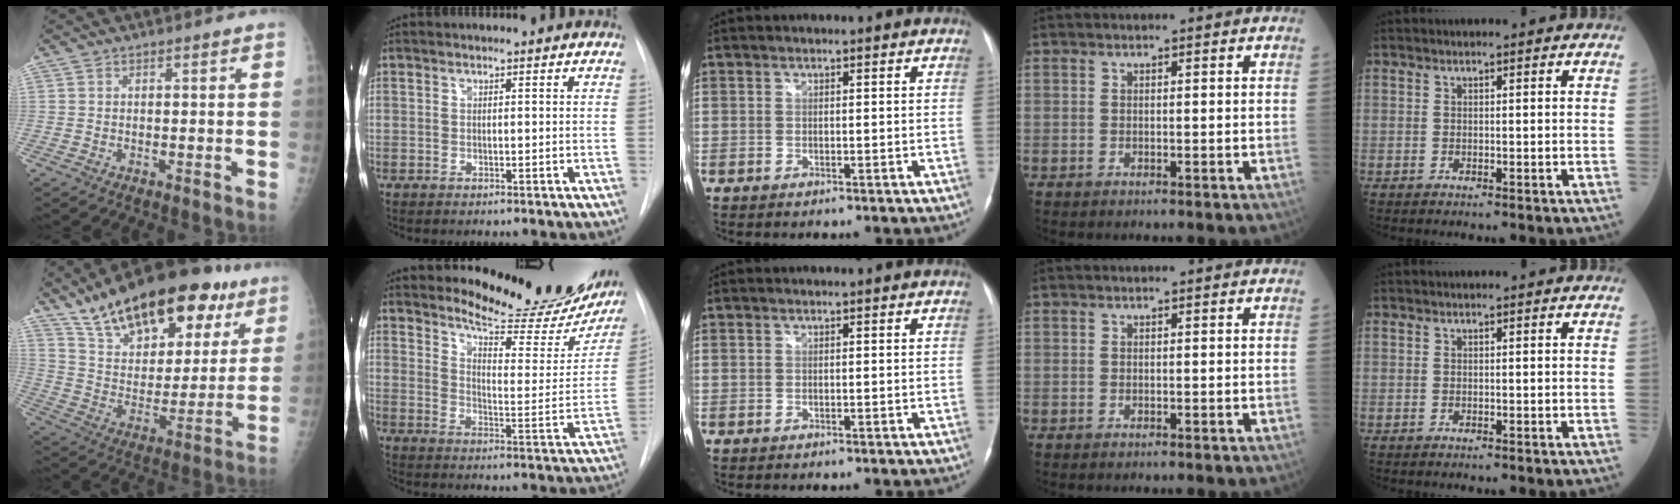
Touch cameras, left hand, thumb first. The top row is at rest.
{"thumb": {"total": 28.4, "force": [17.8, 13.0, 18.0], "torque": [-0.251, -0.032, 0.283]}, "index": {"total": 20.5, "force": [18.6, 4.6, 7.3], "torque": [-0.091, -0.078, 0.232]}}